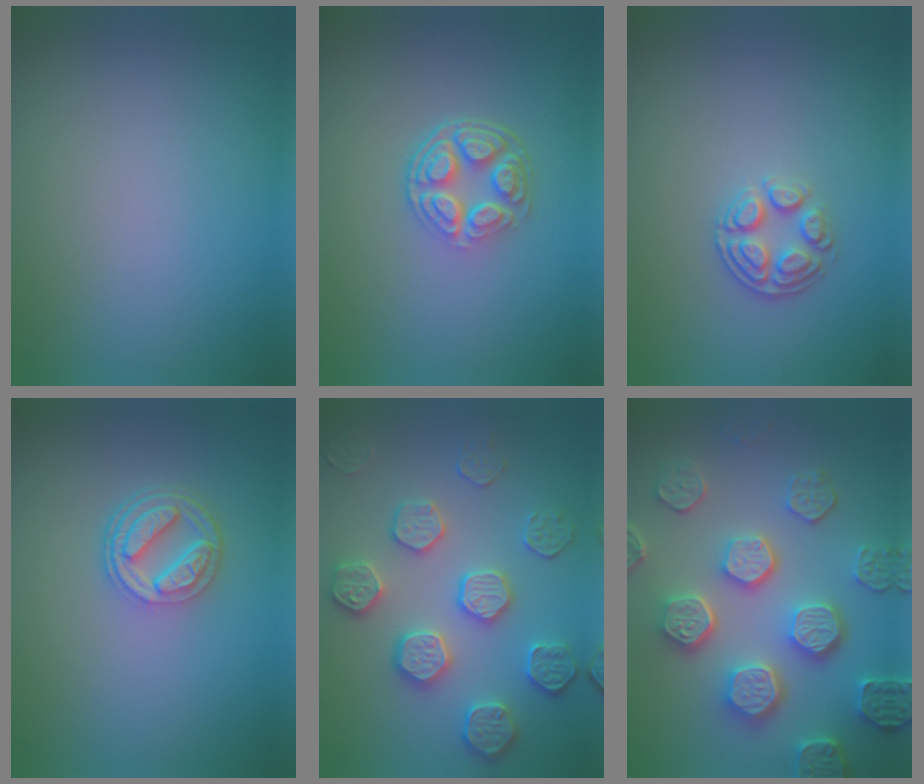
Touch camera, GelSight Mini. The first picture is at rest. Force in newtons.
{"total": 4.7, "press": 3.3, "slide": 3.3}
{"total": 2.8, "press": 2.6, "slide": 1.2}
{"total": 4.3, "press": 3.2, "slide": 2.8}
{"total": 4.5, "press": 4.3, "slide": 1.2}
{"total": 7.1, "press": 6.0, "slide": 3.7}